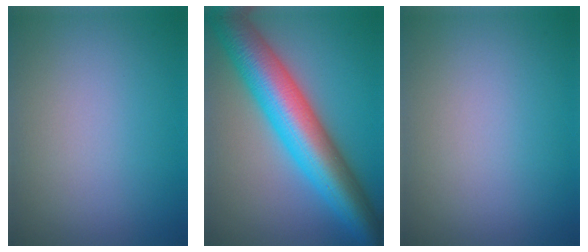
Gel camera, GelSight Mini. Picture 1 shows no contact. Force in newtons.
{"total": 11.4, "press": 11.4, "slide": 0.4}
{"total": 0.0}